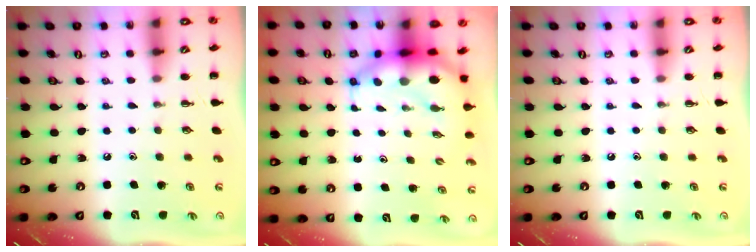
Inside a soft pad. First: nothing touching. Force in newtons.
{"total": 7.2, "press": 7.0, "slide": 1.8}
{"total": 0.0}